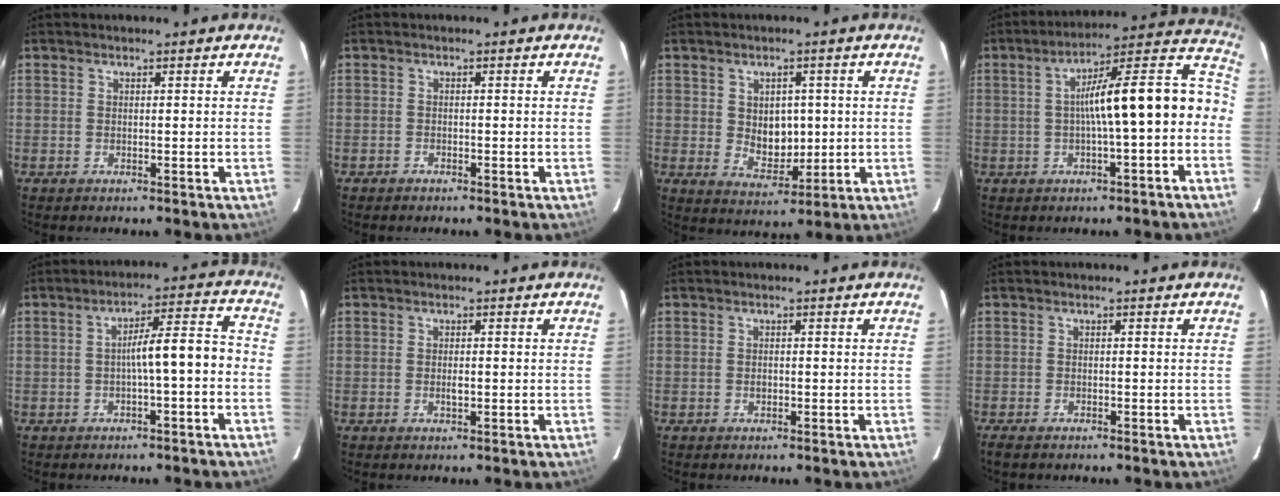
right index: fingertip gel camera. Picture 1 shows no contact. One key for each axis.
{"total": 0.8, "fx": -0.8, "fy": 0.3, "fz": 0.0, "tx": -0.008, "ty": 0.005, "tz": -0.014}
{"total": 6.5, "fx": 0.7, "fy": 5.1, "fz": 4.1, "tx": -0.067, "ty": -0.002, "tz": 0.025}
{"total": 15.5, "fx": -2.0, "fy": 2.6, "fz": 15.2, "tx": -0.200, "ty": 0.045, "tz": -0.027}
{"total": 7.1, "fx": -2.2, "fy": 0.7, "fz": 6.8, "tx": -0.101, "ty": 0.021, "tz": -0.020}
{"total": 1.3, "fx": -0.3, "fy": 0.6, "fz": 1.1, "tx": -0.020, "ty": -0.001, "tz": -0.004}
{"total": 0.8, "fx": -0.2, "fy": 0.6, "fz": 0.4, "tx": -0.007, "ty": 0.001, "tz": -0.004}
{"total": 2.4, "fx": -1.9, "fy": 0.8, "fz": 1.2, "tx": -0.033, "ty": -0.007, "tz": -0.036}